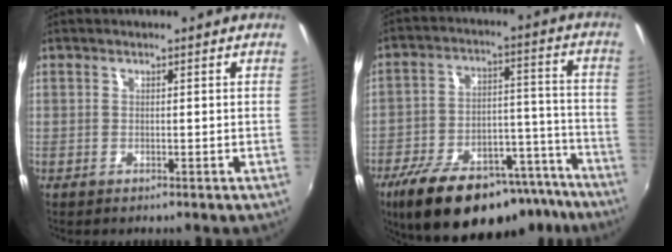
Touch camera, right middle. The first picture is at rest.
{"total": 25.7, "force": [-19.0, 10.3, 13.9], "torque": [-0.242, -0.002, -0.259]}